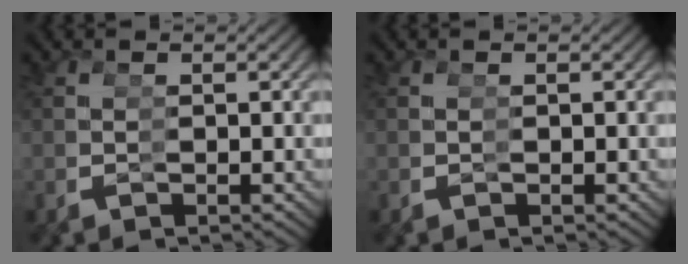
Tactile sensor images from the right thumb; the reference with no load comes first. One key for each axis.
{"total": 0.0}